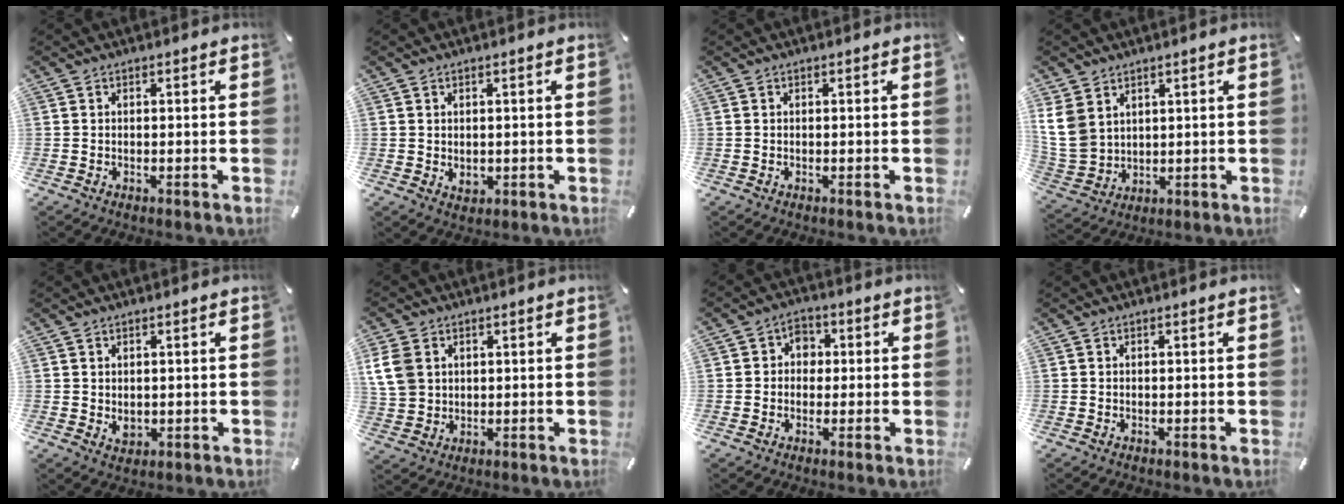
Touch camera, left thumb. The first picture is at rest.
{"total": 1.8, "force": [0.2, 1.7, 0.5], "torque": [-0.001, 0.000, 0.002]}
{"total": 0.0}
{"total": 9.0, "force": [3.8, 7.1, 4.0], "torque": [-0.127, -0.014, 0.072]}
{"total": 2.2, "force": [0.5, 2.0, 0.7], "torque": [-0.004, 0.000, 0.009]}
{"total": 7.6, "force": [2.2, 6.4, 3.4], "torque": [-0.101, 0.006, 0.044]}
{"total": 4.6, "force": [-0.1, 4.3, 1.5], "torque": [-0.013, 0.009, -0.010]}
{"total": 0.0}